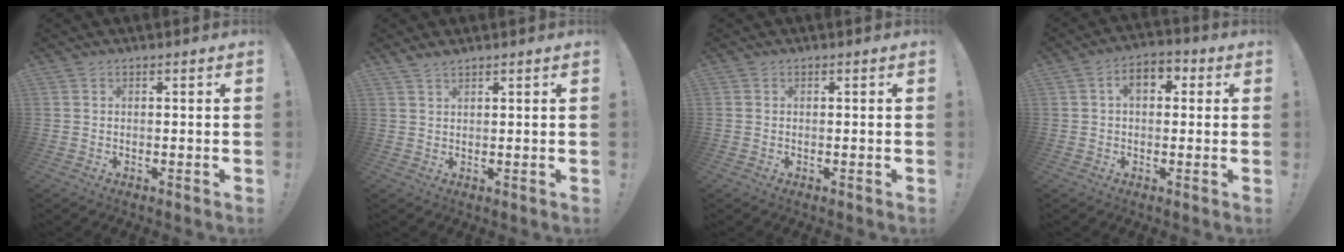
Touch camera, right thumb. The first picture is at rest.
{"total": 2.1, "force": [1.9, 0.4, 0.8], "torque": [-0.013, -0.013, 0.033]}
{"total": 0.0}
{"total": 6.8, "force": [1.8, 4.5, 4.8], "torque": [-0.071, 0.005, 0.030]}